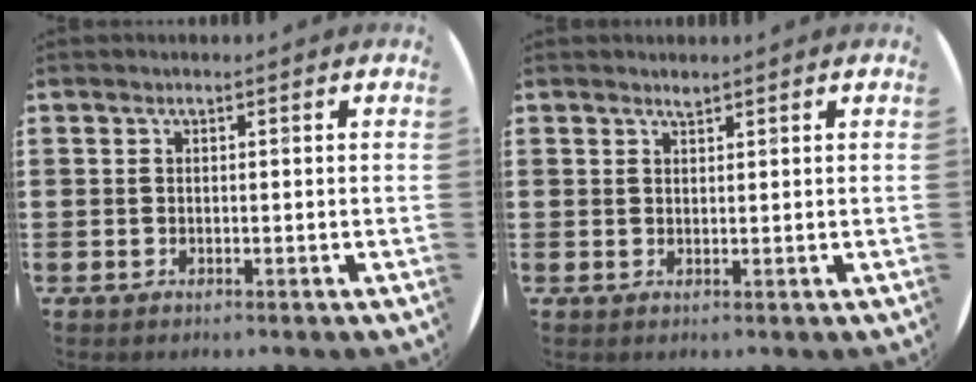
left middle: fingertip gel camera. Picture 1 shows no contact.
{"total": 0.8, "force": [0.8, 0.0, 0.1], "torque": [-0.002, -0.001, 0.016]}